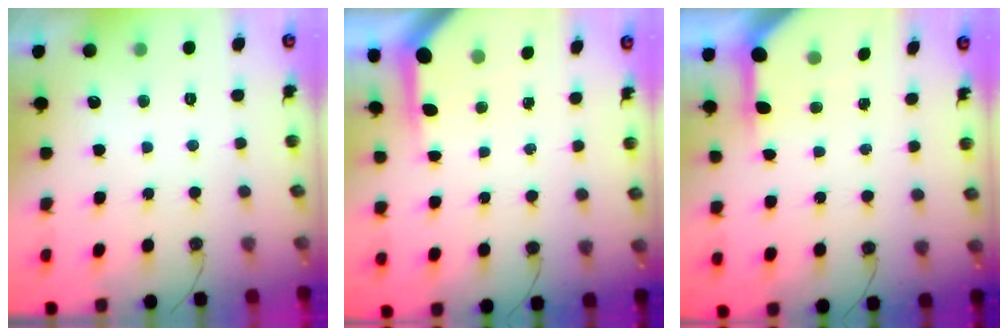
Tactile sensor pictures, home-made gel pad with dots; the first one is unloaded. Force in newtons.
{"total": 5.3, "press": 5.3, "slide": 0.4}
{"total": 5.8, "press": 5.8, "slide": 0.3}